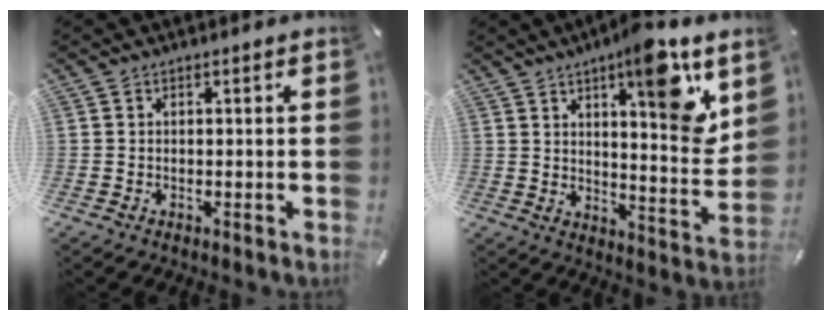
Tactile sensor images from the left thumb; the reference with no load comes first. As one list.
[{"total": 14.2, "force": [8.8, 2.5, 10.9], "torque": [-0.138, -0.069, 0.133]}]